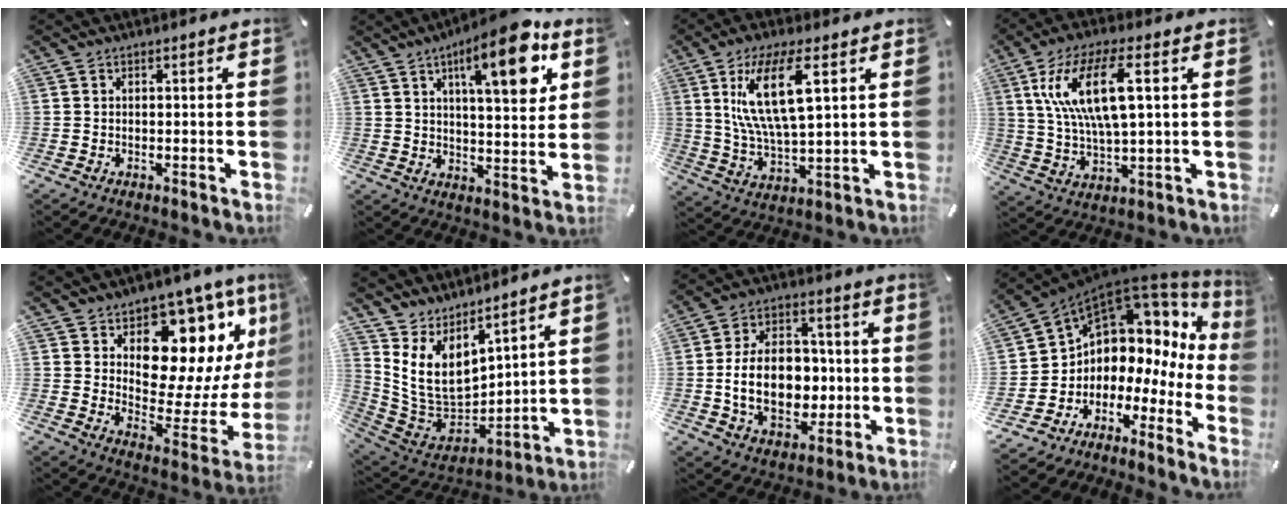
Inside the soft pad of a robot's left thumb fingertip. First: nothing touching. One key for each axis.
{"total": 16.4, "fx": 7.7, "fy": 5.4, "fz": 13.4, "tx": -0.185, "ty": -0.031, "tz": 0.114}
{"total": 15.2, "fx": 6.1, "fy": 4.9, "fz": 13.1, "tx": -0.279, "ty": -0.001, "tz": 0.099}
{"total": 14.8, "fx": 4.7, "fy": 5.3, "fz": 13.0, "tx": -0.278, "ty": 0.005, "tz": 0.078}
{"total": 13.8, "fx": 6.4, "fy": 9.6, "fz": 7.6, "tx": -0.087, "ty": -0.081, "tz": 0.109}
{"total": 10.8, "fx": 5.2, "fy": 7.5, "fz": 5.8, "tx": -0.140, "ty": -0.063, "tz": 0.110}
{"total": 16.8, "fx": -1.4, "fy": 11.5, "fz": 12.2, "tx": -0.224, "ty": 0.005, "tz": -0.024}
{"total": 7.0, "fx": 4.0, "fy": 5.7, "fz": 0.8, "tx": -0.032, "ty": -0.071, "tz": 0.075}